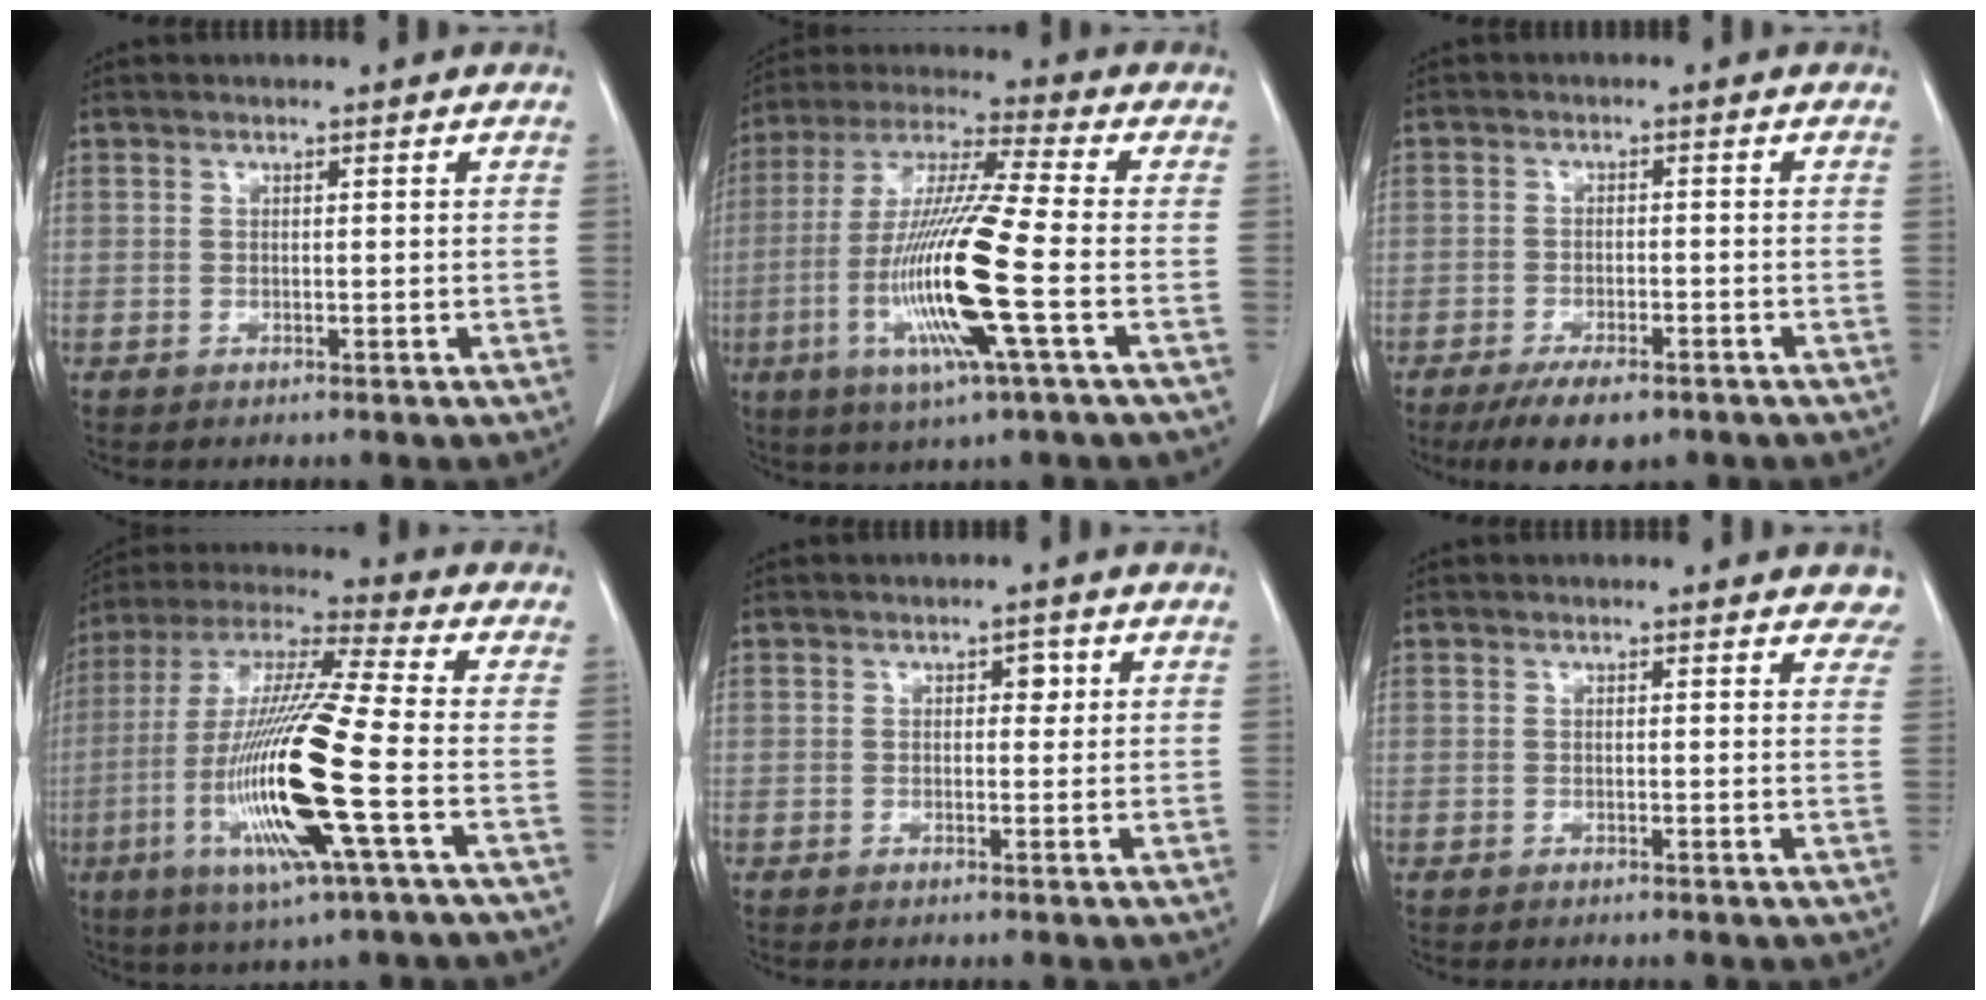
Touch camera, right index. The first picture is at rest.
{"total": 16.6, "force": [-4.3, -0.1, 16.1], "torque": [-0.333, -0.017, -0.090]}
{"total": 6.6, "force": [-4.8, 2.3, 4.0], "torque": [-0.063, -0.008, -0.076]}
{"total": 19.1, "force": [-5.1, 0.4, 18.4], "torque": [-0.388, -0.021, -0.104]}
{"total": 1.7, "force": [0.5, 1.1, 1.2], "torque": [-0.012, 0.005, 0.005]}
{"total": 4.7, "force": [4.2, 1.5, 1.4], "torque": [0.004, -0.009, 0.023]}